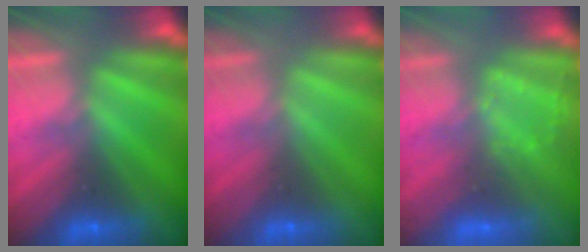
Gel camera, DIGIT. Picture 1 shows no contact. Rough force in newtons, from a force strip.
{"total": 4.5}
{"total": 2.9}